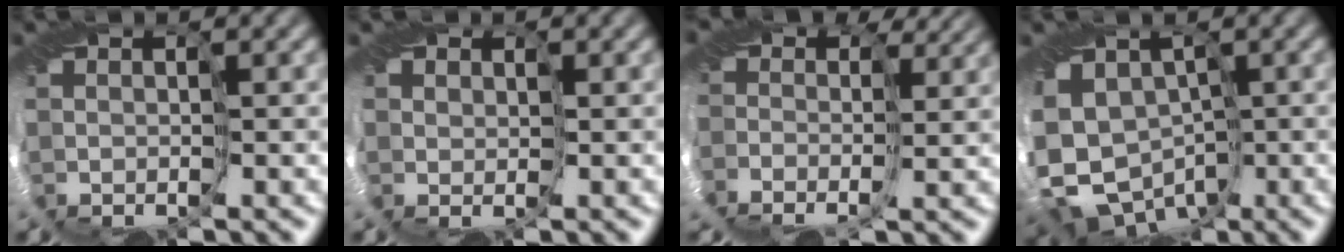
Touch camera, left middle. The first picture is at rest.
{"total": 1.9, "force": [0.9, 1.6, 0.6], "torque": [-0.010, 0.001, 0.008]}
{"total": 7.4, "force": [2.9, 5.3, 4.2], "torque": [-0.081, 0.015, 0.030]}
{"total": 8.8, "force": [-4.9, 6.6, 3.0], "torque": [-0.053, -0.018, -0.073]}